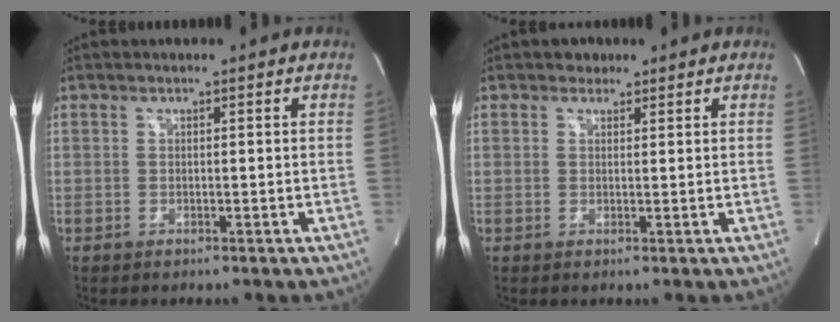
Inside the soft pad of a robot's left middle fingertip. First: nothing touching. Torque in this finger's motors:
{"motor_torque": [0.06, -0.02, -0.07, 0.00]}